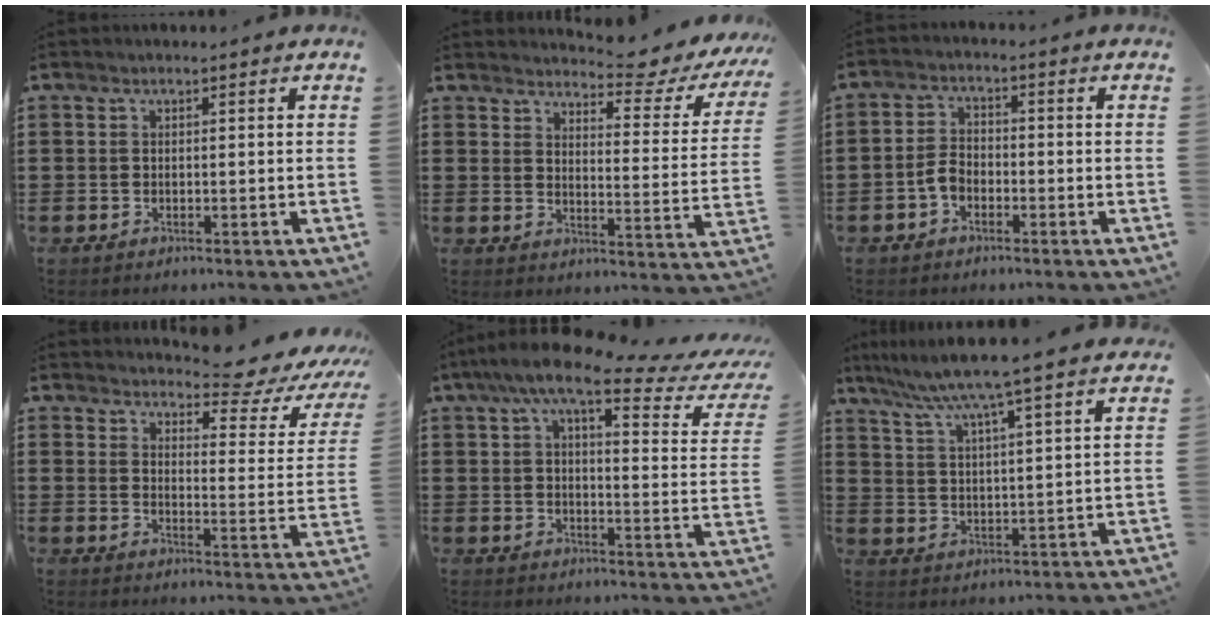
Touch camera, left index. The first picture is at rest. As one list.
[{"total": 5.4, "force": [4.9, 0.6, 2.2], "torque": [-0.037, -0.042, 0.073]}, {"total": 3.1, "force": [-1.5, 1.9, 2.1], "torque": [-0.054, 0.001, -0.033]}, {"total": 6.2, "force": [5.6, 0.6, 2.6], "torque": [-0.050, -0.045, 0.088]}, {"total": 10.1, "force": [6.9, 1.8, 7.2], "torque": [-0.138, -0.027, 0.111]}, {"total": 7.0, "force": [6.1, -1.3, 3.2], "torque": [-0.086, -0.040, 0.099]}]